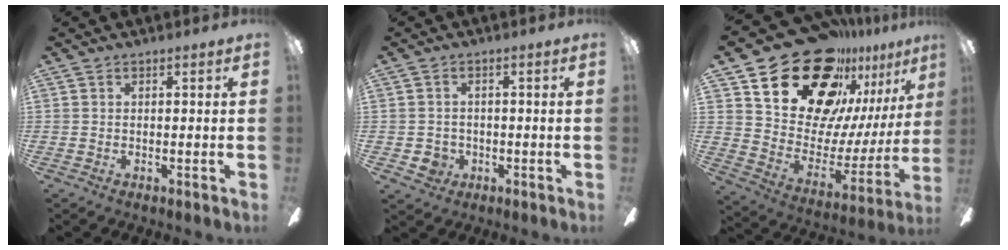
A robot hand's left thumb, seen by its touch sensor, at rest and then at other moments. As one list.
[{"total": 4.0, "force": [-1.0, 3.7, 1.1], "torque": [-0.028, 0.009, -0.017]}, {"total": 28.0, "force": [20.8, 14.8, 11.6], "torque": [-0.183, -0.132, 0.387]}]